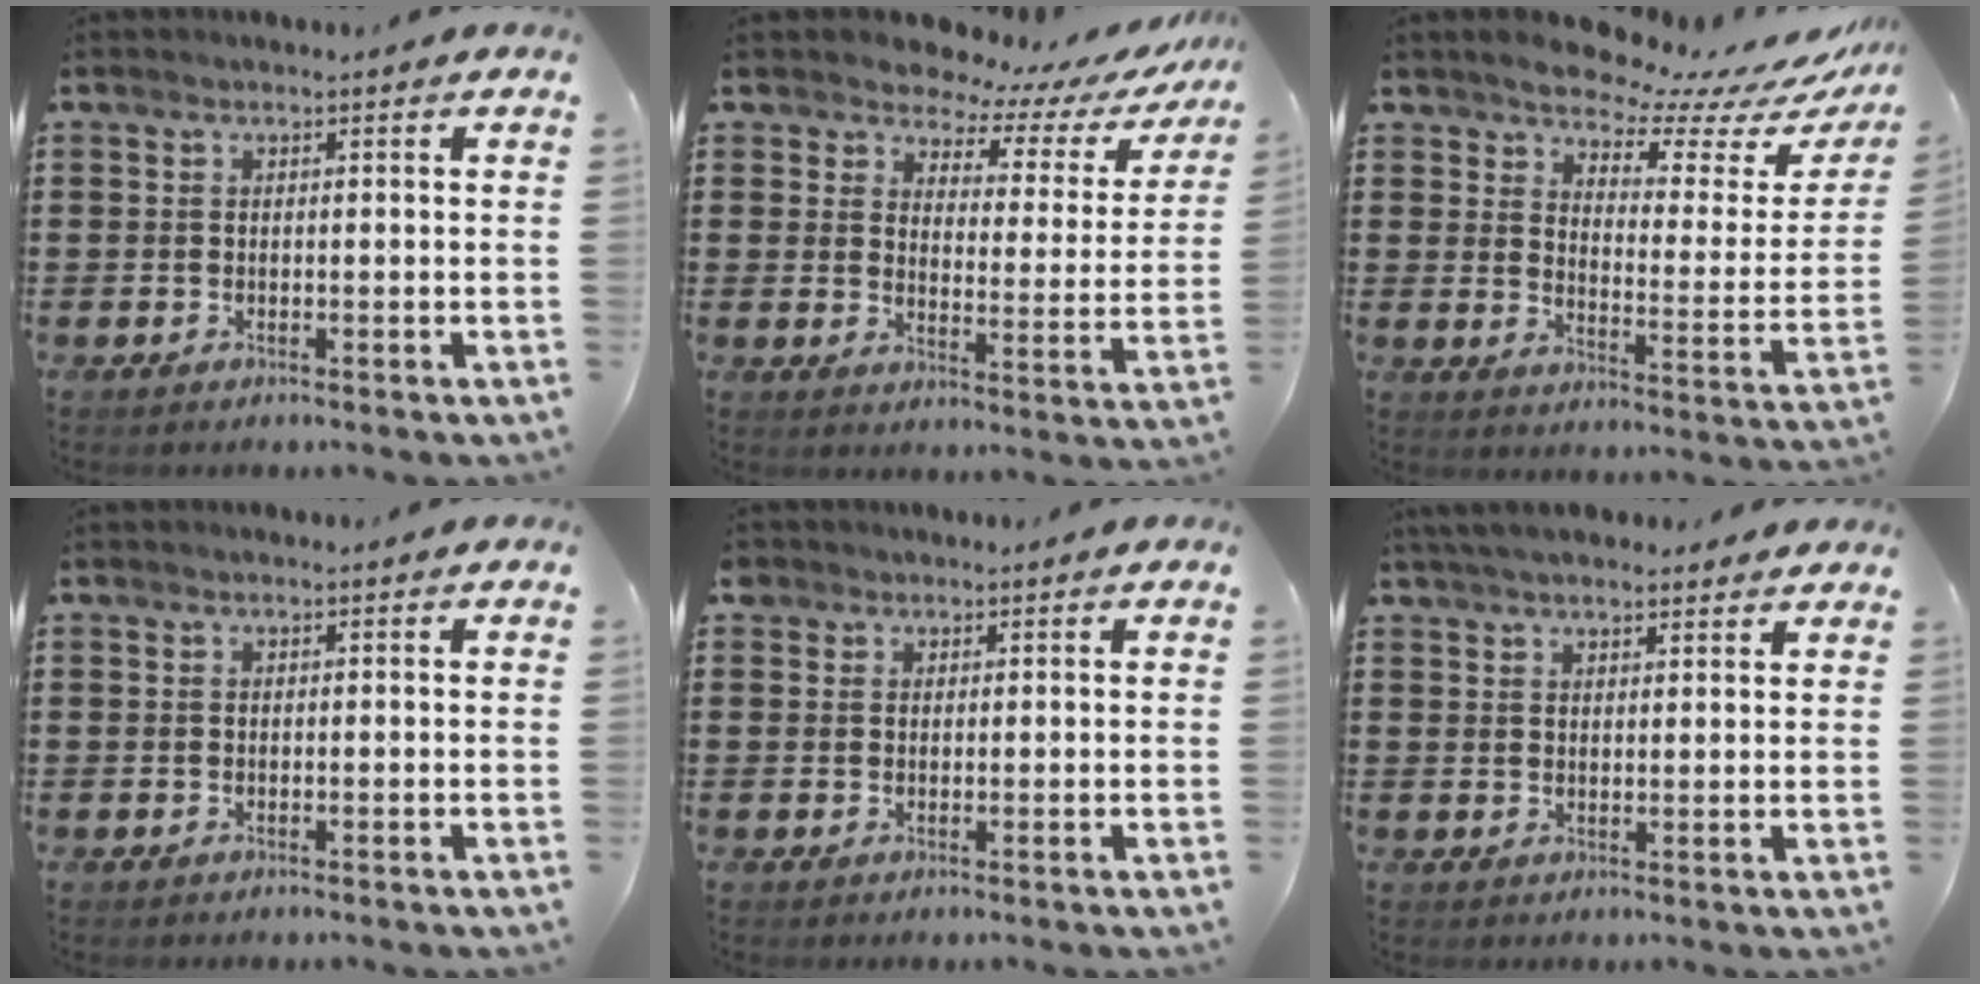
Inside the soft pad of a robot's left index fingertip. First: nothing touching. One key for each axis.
{"total": 5.0, "fx": 4.6, "fy": 1.7, "fz": 0.9, "tx": -0.041, "ty": -0.036, "tz": 0.076}
{"total": 6.5, "fx": 6.3, "fy": 0.7, "fz": 1.1, "tx": -0.042, "ty": -0.055, "tz": 0.107}
{"total": 0.0}
{"total": 1.4, "fx": 1.0, "fy": 1.0, "fz": 0.1, "tx": -0.006, "ty": 0.006, "tz": 0.020}
{"total": 3.9, "fx": 3.7, "fy": 0.9, "fz": 1.0, "tx": -0.029, "ty": -0.002, "tz": 0.070}